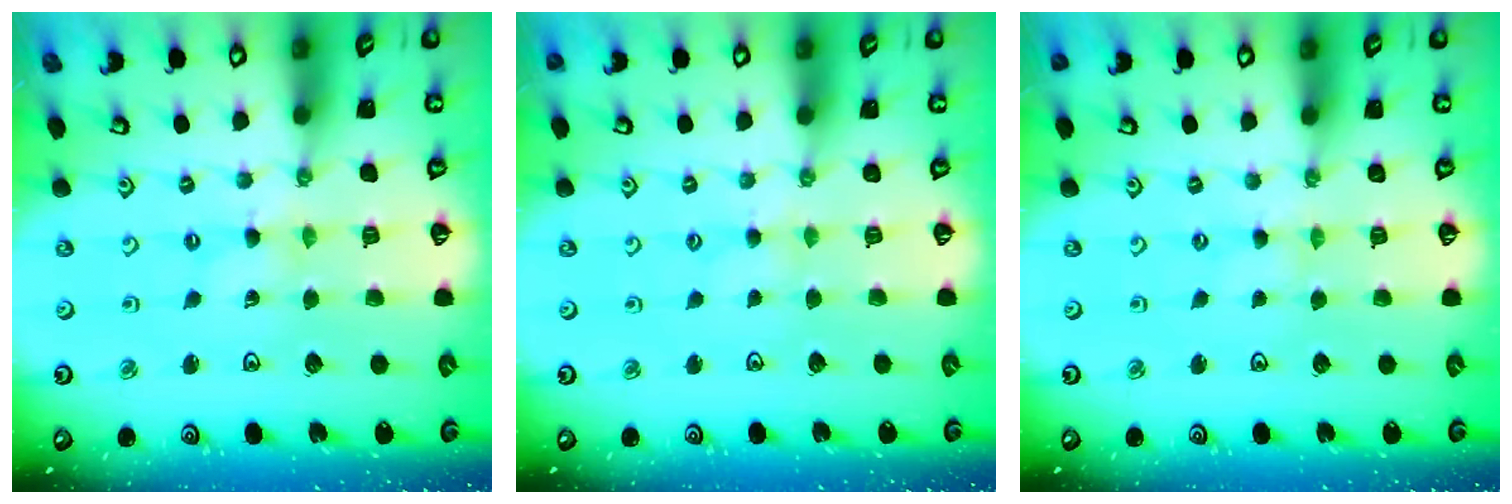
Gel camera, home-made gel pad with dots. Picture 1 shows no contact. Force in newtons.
{"total": 1.7, "press": 1.7, "slide": 0.2}
{"total": 0.0}